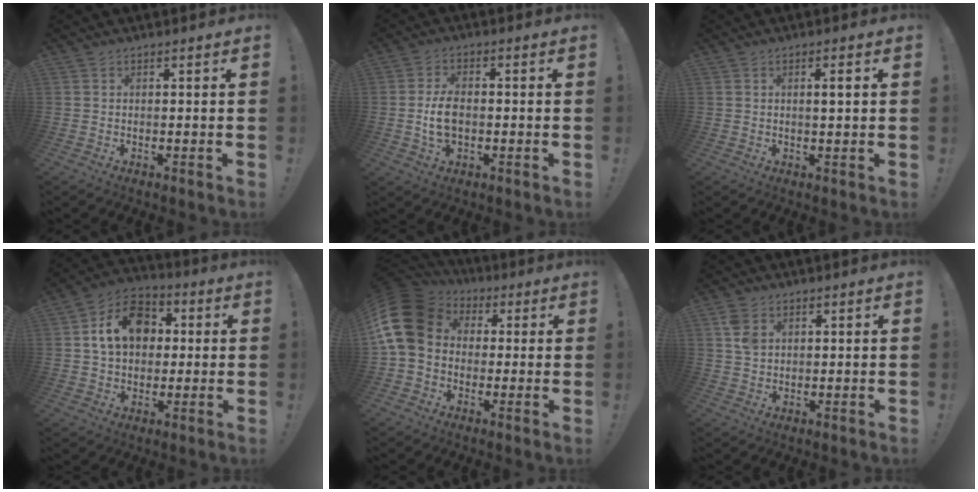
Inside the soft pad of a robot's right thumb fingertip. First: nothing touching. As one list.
[{"total": 7.0, "force": [-0.9, 4.2, 5.5], "torque": [-0.096, 0.002, -0.017]}, {"total": 2.5, "force": [0.5, 0.2, 2.4], "torque": [-0.040, -0.001, 0.004]}, {"total": 15.0, "force": [3.5, 11.7, 8.7], "torque": [-0.124, 0.006, 0.072]}, {"total": 16.1, "force": [2.6, 12.5, 9.9], "torque": [-0.181, 0.003, 0.050]}, {"total": 4.9, "force": [1.9, 3.3, 3.0], "torque": [-0.043, -0.001, 0.036]}]